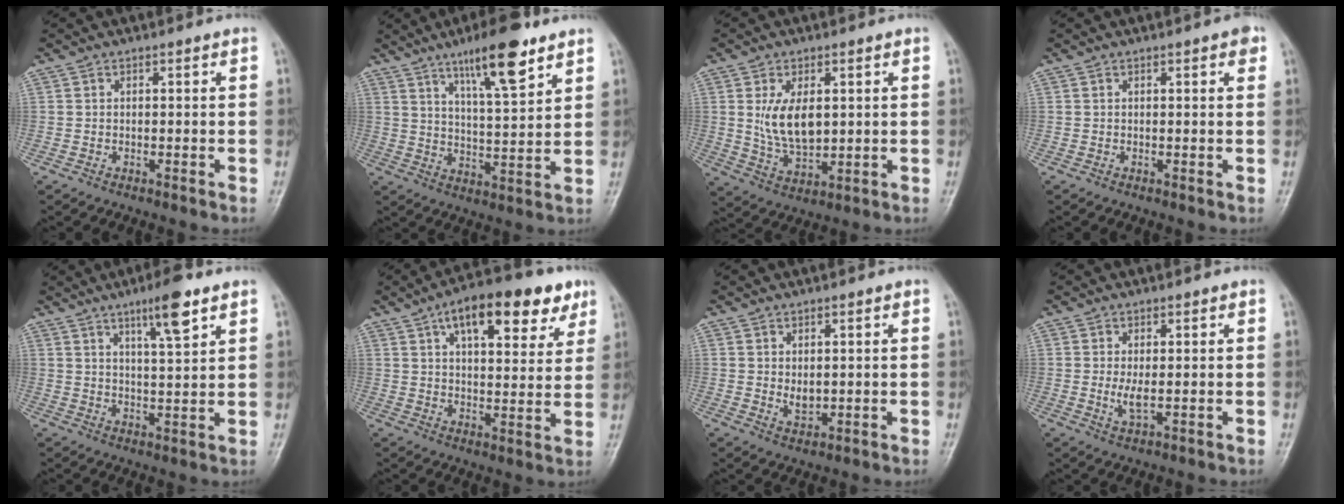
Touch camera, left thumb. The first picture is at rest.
{"total": 12.9, "force": [8.1, 2.9, 9.6], "torque": [-0.143, -0.042, 0.134]}
{"total": 9.0, "force": [1.7, 4.9, 7.3], "torque": [-0.121, -0.018, 0.045]}
{"total": 1.8, "force": [0.9, 0.5, 1.5], "torque": [-0.018, 0.000, 0.008]}
{"total": 8.2, "force": [5.0, 1.3, 6.3], "torque": [-0.100, -0.028, 0.084]}
{"total": 17.4, "force": [9.3, 7.5, 12.7], "torque": [-0.152, -0.014, 0.137]}
{"total": 2.8, "force": [0.5, 1.7, 2.2], "torque": [-0.030, -0.011, 0.015]}
{"total": 2.8, "force": [0.1, 1.0, 2.7], "torque": [-0.058, -0.009, 0.008]}